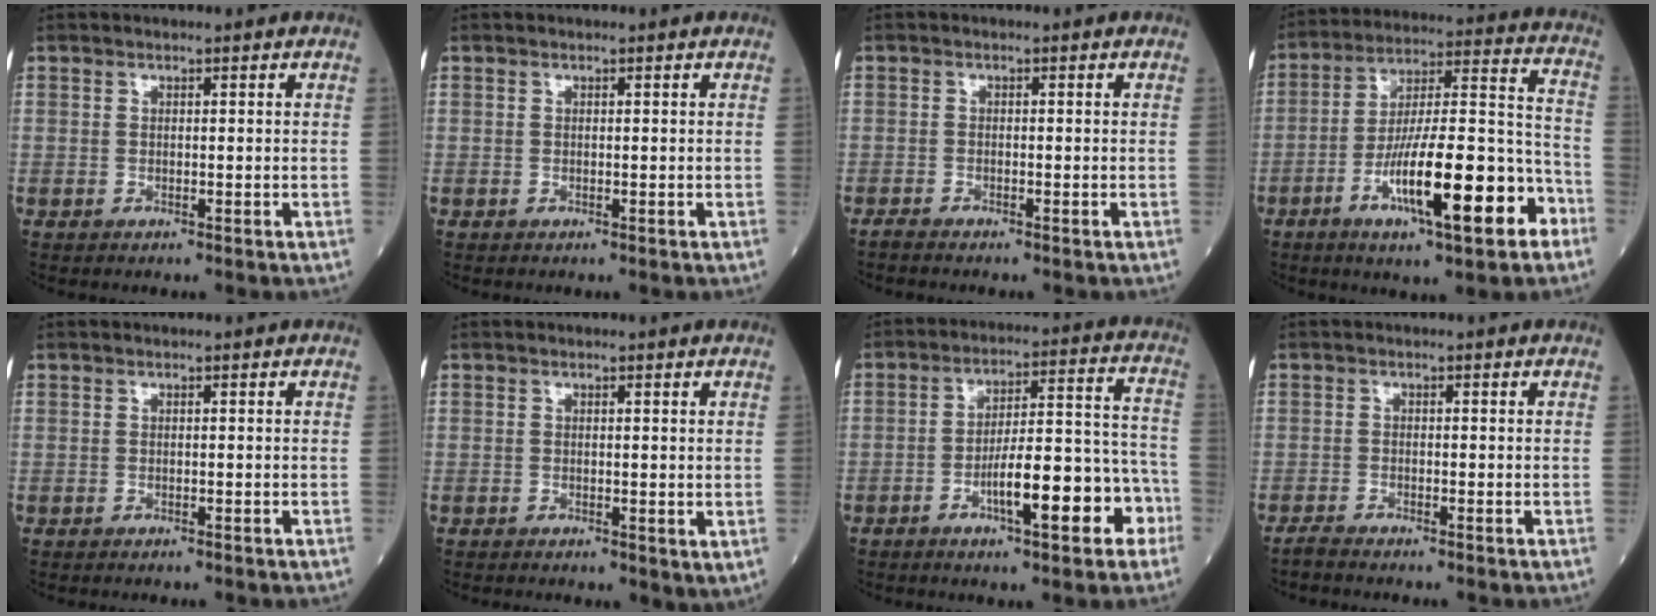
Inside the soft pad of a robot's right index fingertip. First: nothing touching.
{"total": 0.0}
{"total": 1.8, "force": [-1.6, 0.1, 0.8], "torque": [-0.022, -0.006, -0.026]}
{"total": 18.9, "force": [-8.6, 3.0, 16.5], "torque": [-0.272, 0.004, -0.132]}
{"total": 0.7, "force": [-0.6, 0.2, 0.3], "torque": [-0.011, -0.002, -0.009]}
{"total": 3.1, "force": [-0.1, 1.7, 2.6], "torque": [-0.043, -0.010, 0.001]}
{"total": 12.8, "force": [-5.8, 2.8, 11.0], "torque": [-0.167, 0.031, -0.084]}
{"total": 2.0, "force": [-1.8, 0.0, 0.7], "torque": [-0.022, -0.007, -0.034]}